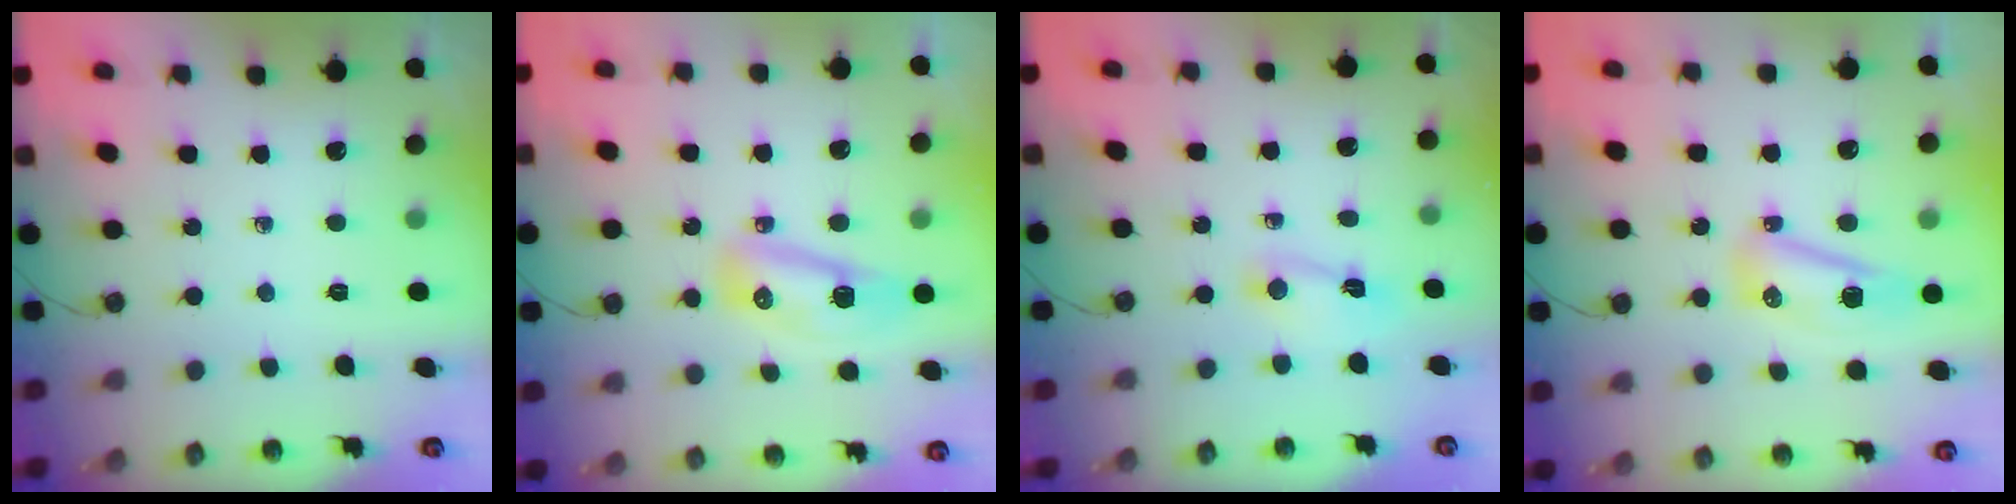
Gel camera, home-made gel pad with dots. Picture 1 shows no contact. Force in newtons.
{"total": 9.5, "press": 9.5, "slide": 1.3}
{"total": 2.5, "press": 2.5, "slide": 0.3}
{"total": 8.2, "press": 8.2, "slide": 0.6}